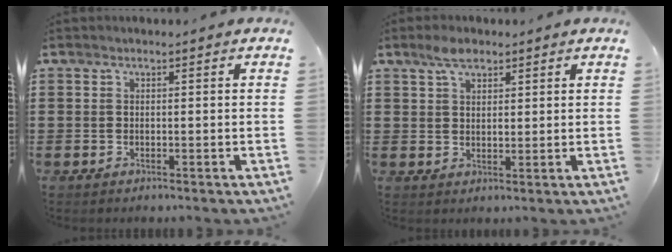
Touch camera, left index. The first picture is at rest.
{"total": 4.0, "force": [2.7, 2.3, 2.0], "torque": [-0.039, 0.008, 0.046]}